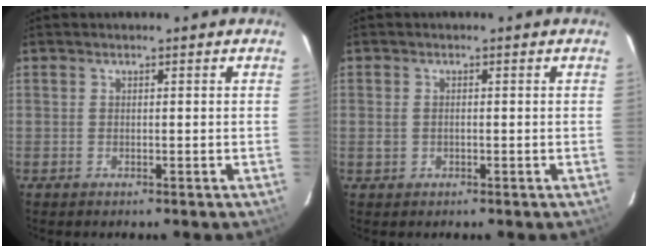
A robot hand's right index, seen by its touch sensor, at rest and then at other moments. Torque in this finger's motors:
{"motor_torque": [-0.03, 0.11, -0.08, 0.02]}